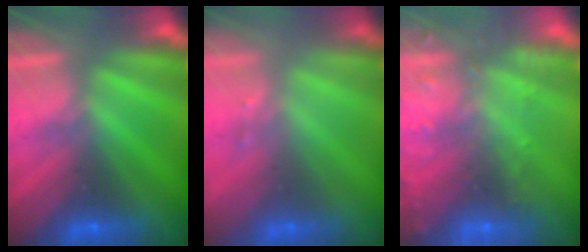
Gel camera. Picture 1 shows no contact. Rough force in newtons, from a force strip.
{"total": 1.5}
{"total": 7.7}